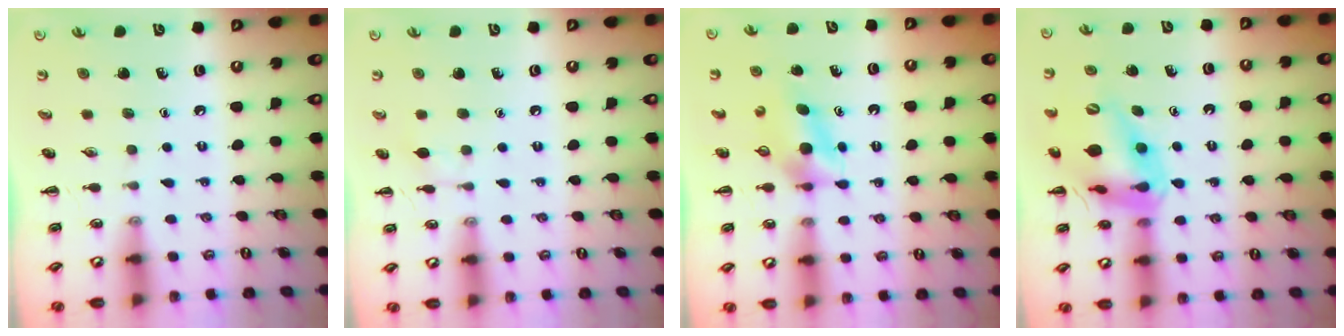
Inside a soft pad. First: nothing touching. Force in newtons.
{"total": 4.7, "press": 4.5, "slide": 1.2}
{"total": 4.4, "press": 4.3, "slide": 0.6}
{"total": 18.7, "press": 18.4, "slide": 3.0}